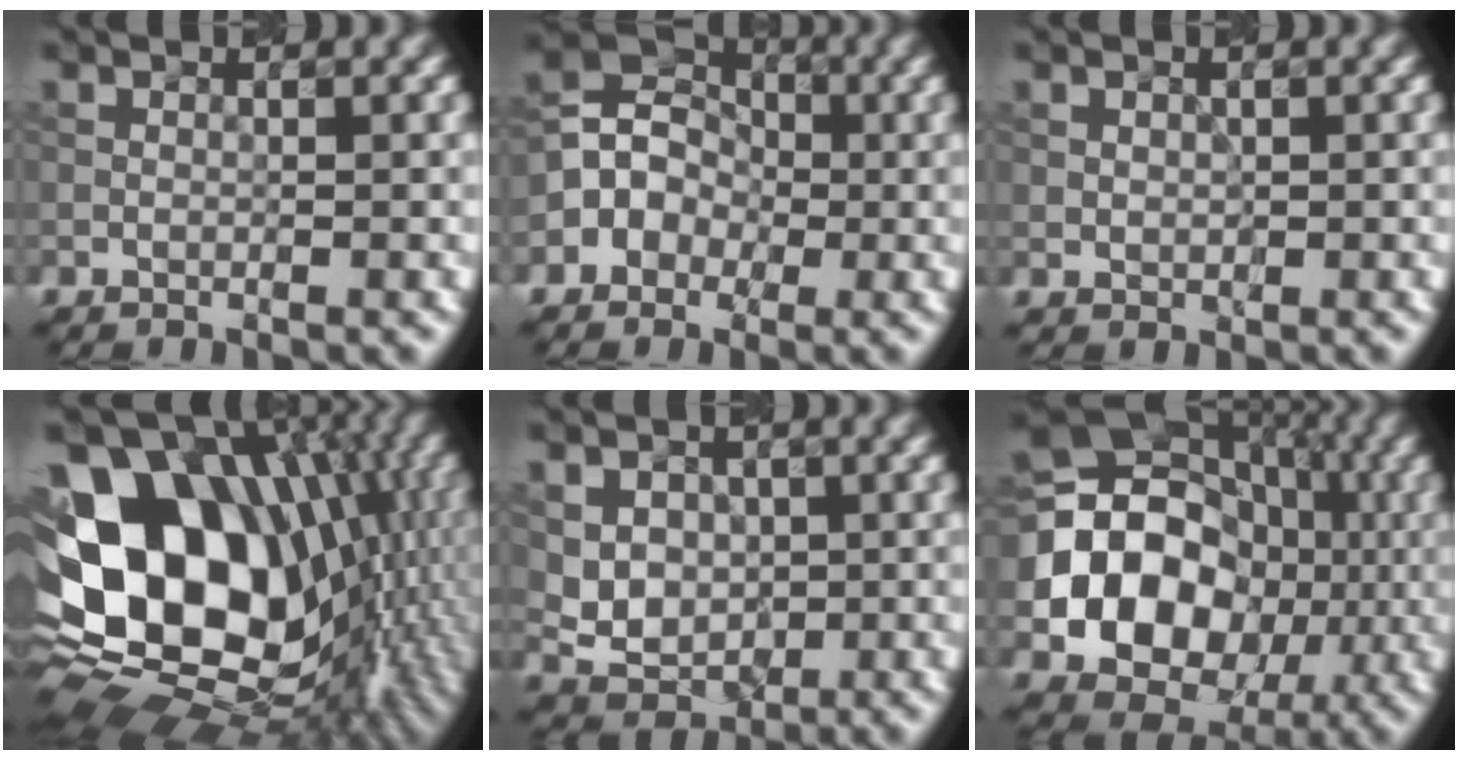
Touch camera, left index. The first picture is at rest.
{"total": 3.6, "force": [-0.8, 3.2, 1.4], "torque": [-0.006, 0.016, -0.026]}
{"total": 0.7, "force": [0.4, 0.6, 0.2], "torque": [-0.004, 0.001, 0.009]}
{"total": 19.2, "force": [1.5, 13.5, 13.5], "torque": [-0.224, -0.011, 0.054]}
{"total": 4.2, "force": [0.9, 3.5, 2.2], "torque": [-0.042, -0.002, 0.019]}
{"total": 13.2, "force": [-1.3, 11.0, 7.1], "torque": [-0.119, 0.000, -0.046]}